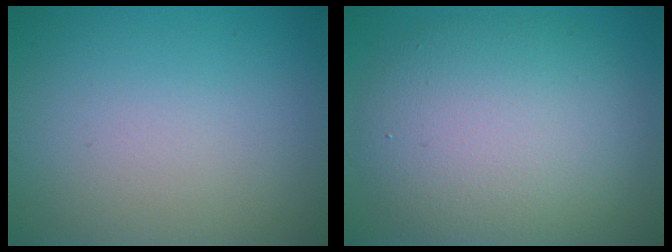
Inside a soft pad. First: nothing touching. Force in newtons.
{"total": 8.8, "press": 8.8, "slide": 0.8}